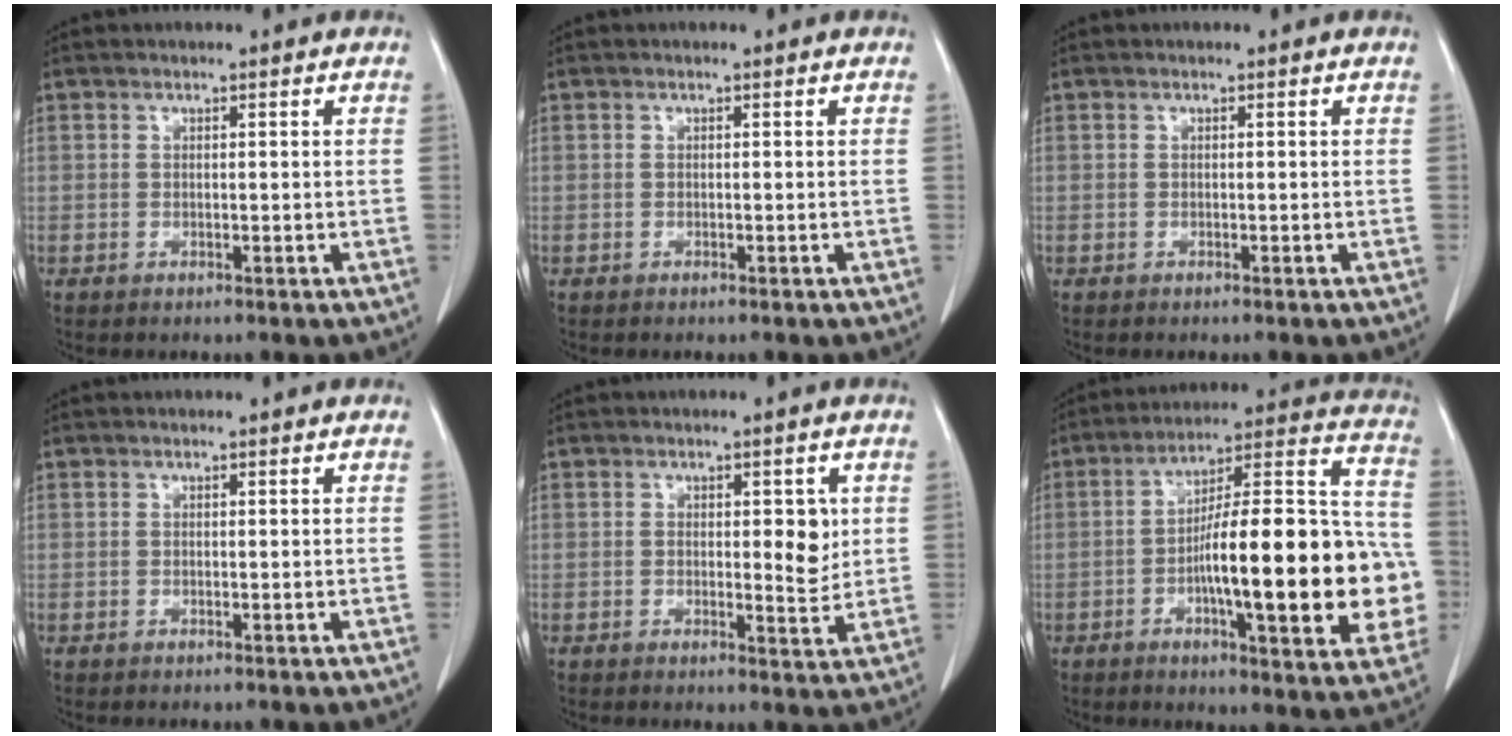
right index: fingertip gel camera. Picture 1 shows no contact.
{"total": 0.0}
{"total": 0.0}
{"total": 0.0}
{"total": 4.3, "force": [0.8, 1.5, 3.9], "torque": [-0.050, -0.007, 0.010]}
{"total": 24.6, "force": [-4.7, 4.9, 23.7], "torque": [-0.290, 0.027, -0.062]}